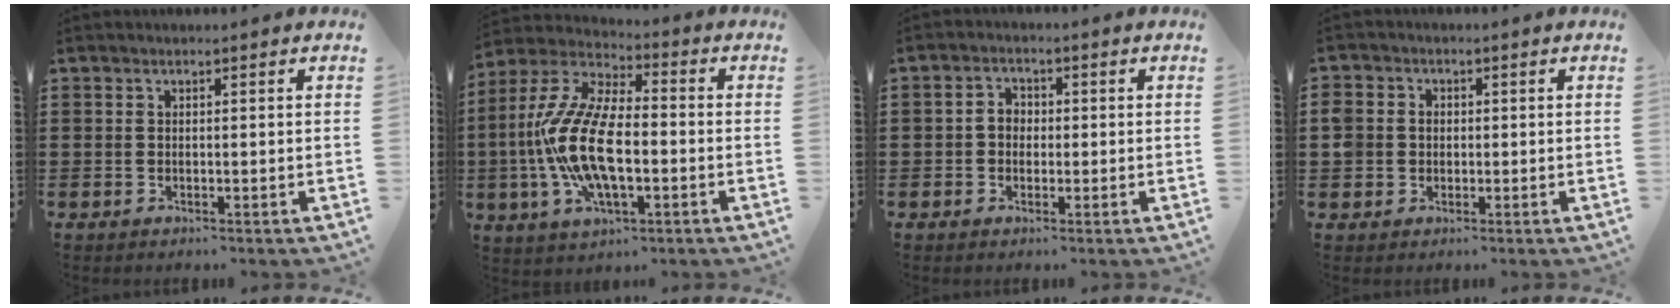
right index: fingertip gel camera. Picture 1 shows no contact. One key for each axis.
{"total": 13.8, "fx": -2.6, "fy": 6.0, "fz": 12.1, "tx": -0.281, "ty": -0.009, "tz": -0.053}
{"total": 2.5, "fx": -0.4, "fy": 2.0, "fz": 1.4, "tx": -0.032, "ty": 0.007, "tz": -0.009}
{"total": 3.1, "fx": -0.2, "fy": 2.9, "fz": 0.9, "tx": -0.035, "ty": 0.009, "tz": -0.008}